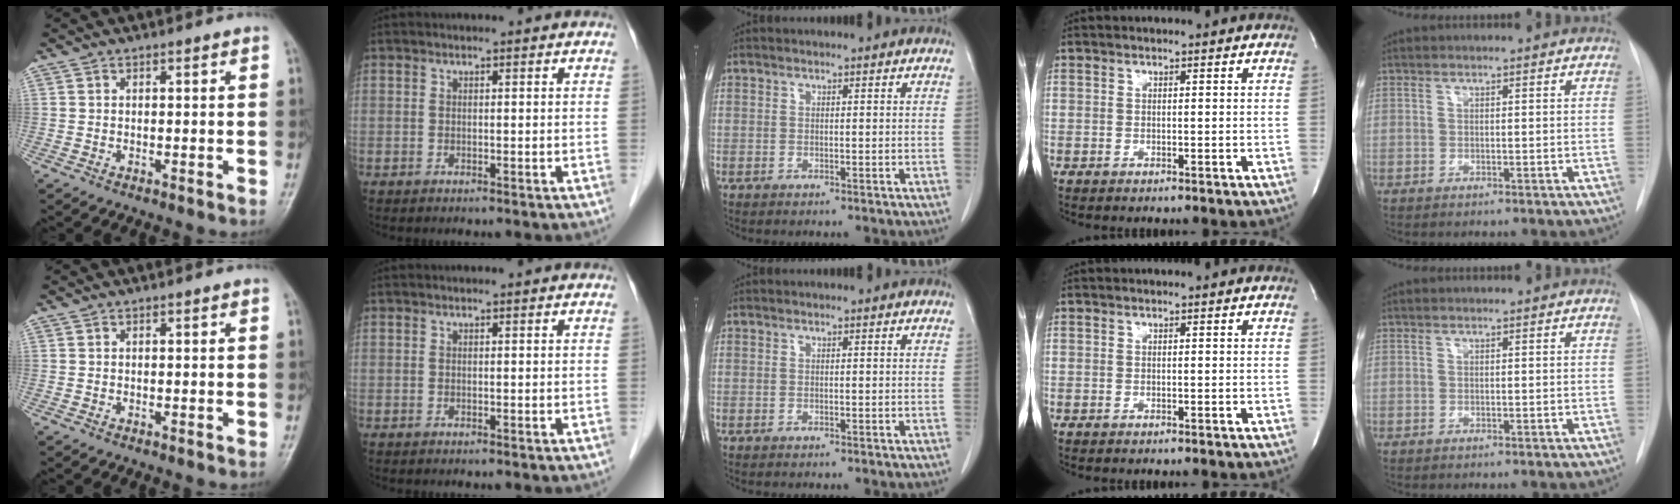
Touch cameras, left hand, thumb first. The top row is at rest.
{}